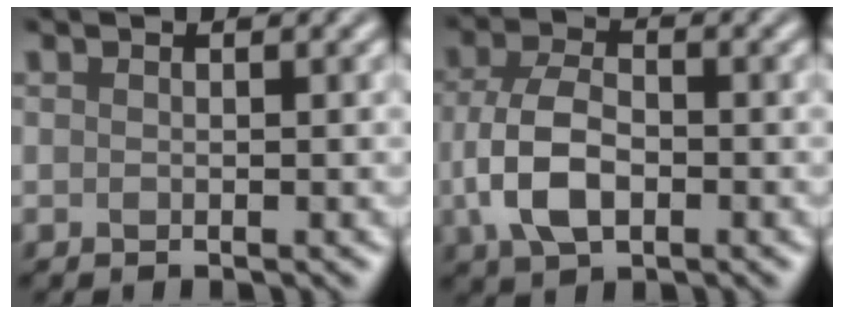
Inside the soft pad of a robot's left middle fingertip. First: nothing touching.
{"total": 5.5, "force": [-1.3, 3.2, 4.3], "torque": [-0.092, -0.002, -0.029]}